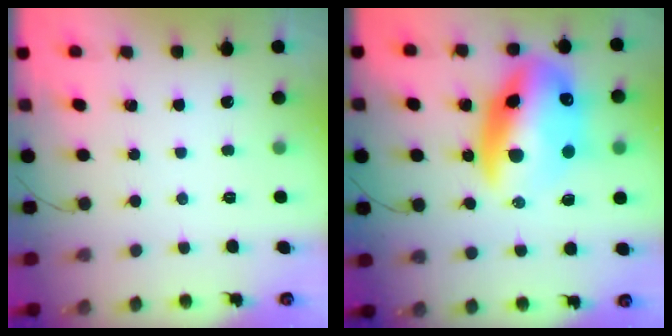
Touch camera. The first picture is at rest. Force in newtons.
{"total": 20.6, "press": 20.0, "slide": 5.1}